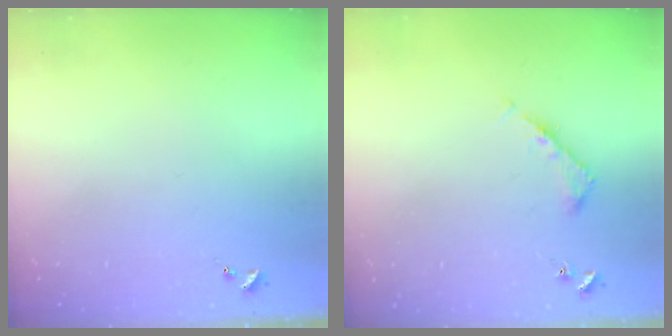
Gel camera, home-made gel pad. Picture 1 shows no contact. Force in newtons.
{"total": 5.0, "press": 4.9, "slide": 0.8}